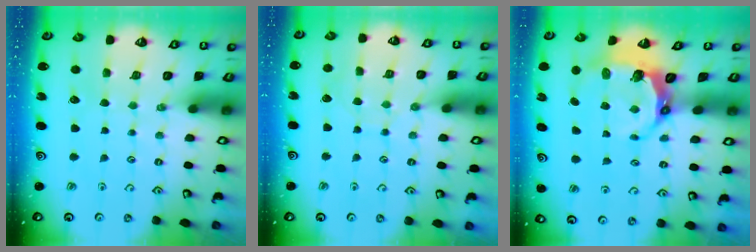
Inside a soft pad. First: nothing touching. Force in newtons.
{"total": 5.4, "press": 5.4, "slide": 0.5}
{"total": 7.0, "press": 5.6, "slide": 4.2}